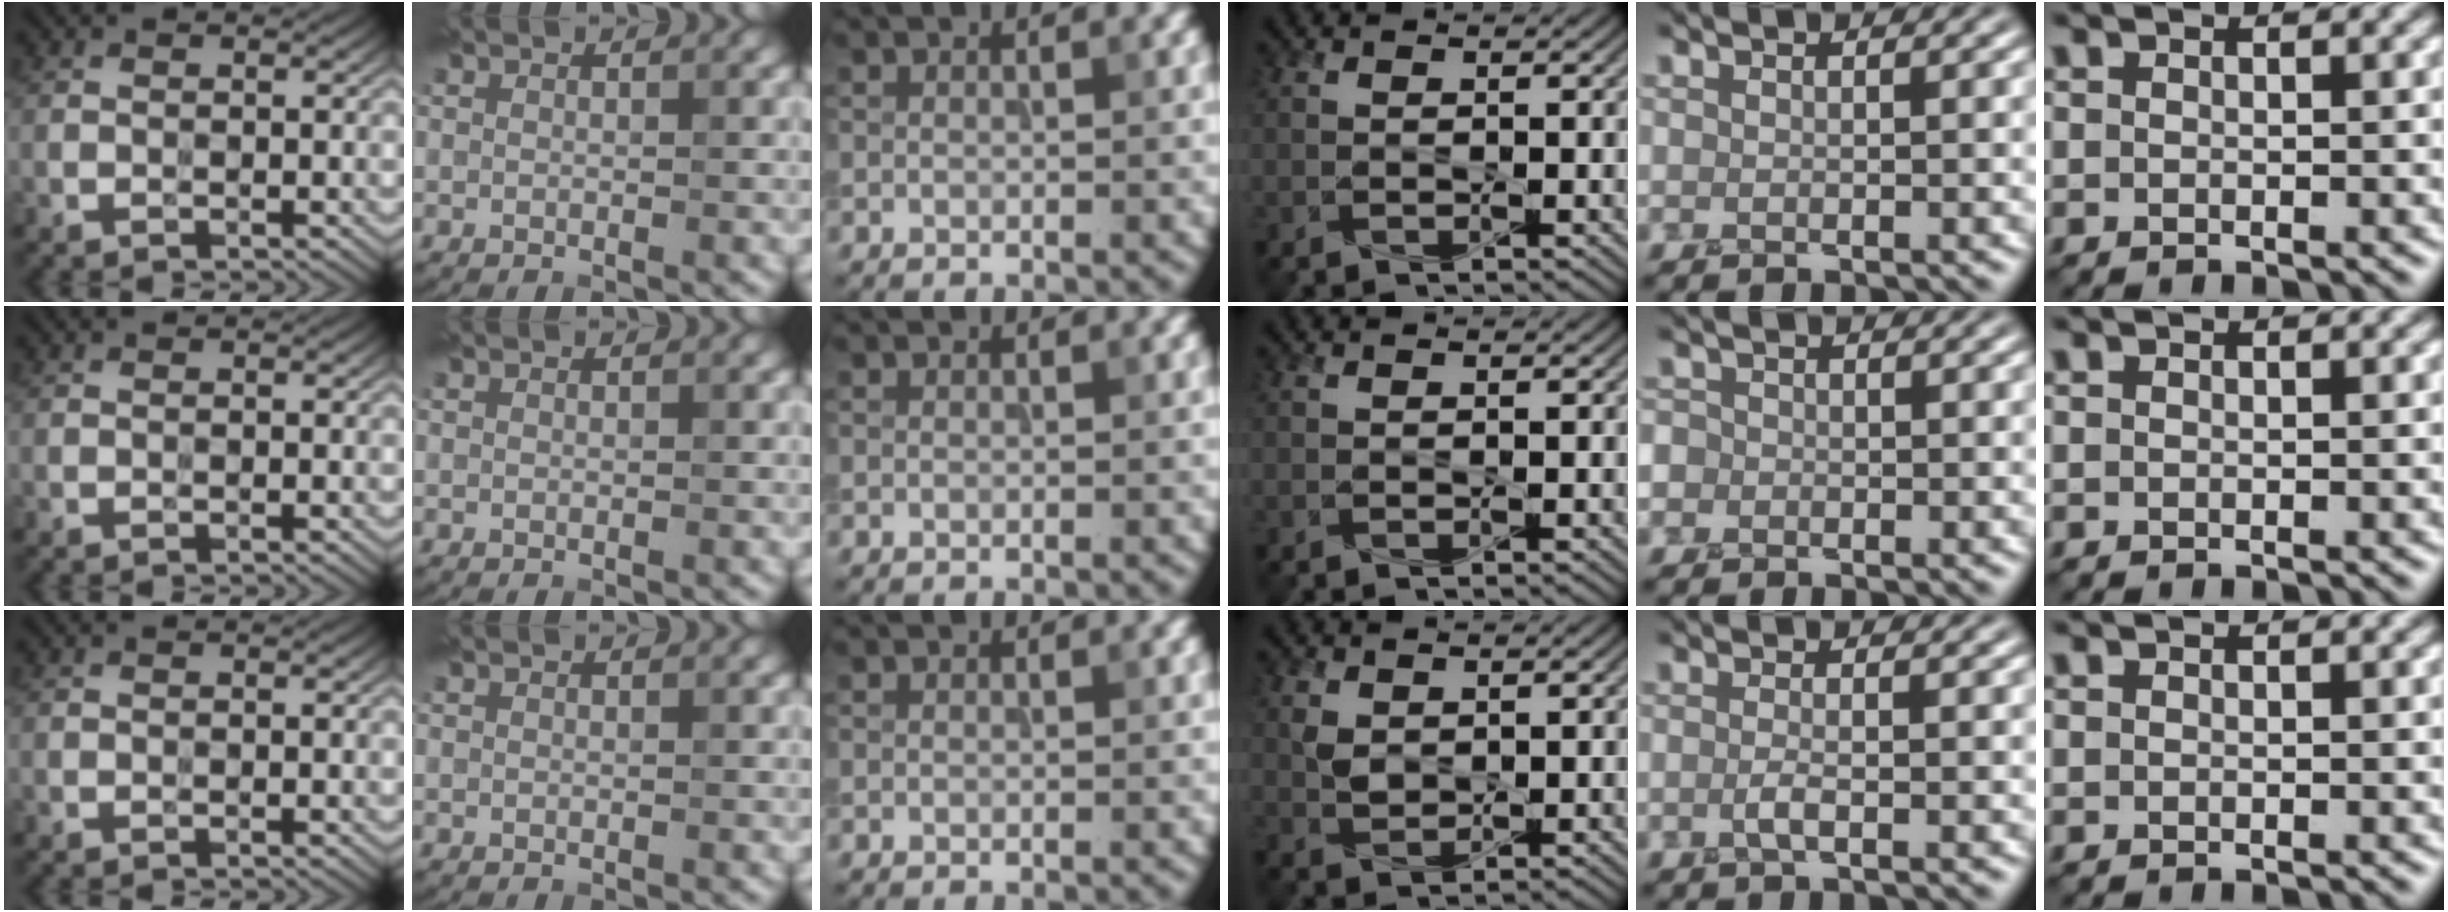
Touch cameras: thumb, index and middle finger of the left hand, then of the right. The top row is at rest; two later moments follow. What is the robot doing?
{"motion": "squeeze", "object": "tweezer"}